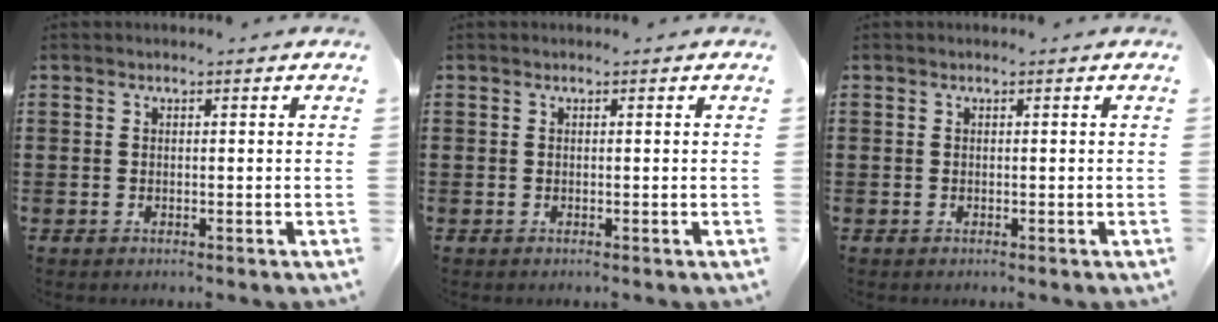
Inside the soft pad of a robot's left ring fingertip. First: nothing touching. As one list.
[{"total": 0.0}, {"total": 0.0}]